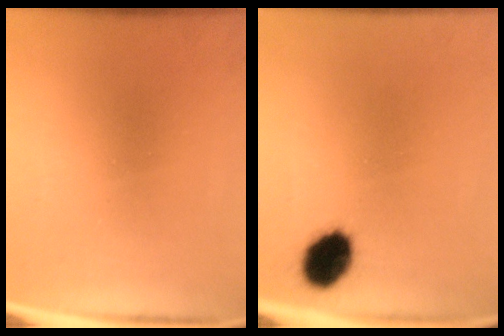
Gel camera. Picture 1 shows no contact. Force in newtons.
{"total": 8.0}